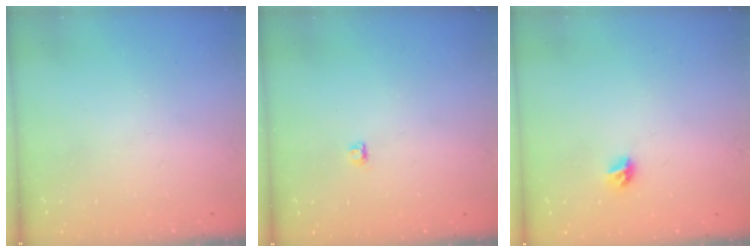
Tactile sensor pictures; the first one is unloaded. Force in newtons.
{"total": 2.8, "press": 2.8, "slide": 0.4}
{"total": 5.4, "press": 5.4, "slide": 0.5}